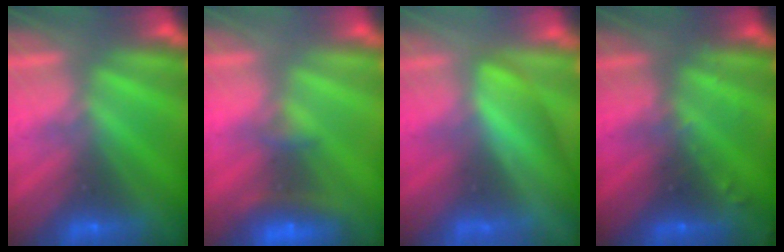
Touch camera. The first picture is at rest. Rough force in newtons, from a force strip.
{"total": 5.9}
{"total": 3.9}
{"total": 2.9}